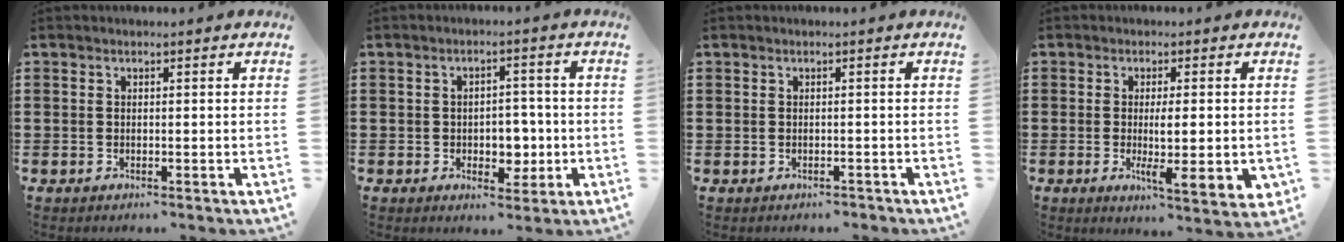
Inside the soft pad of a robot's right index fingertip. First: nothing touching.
{"total": 4.3, "force": [-0.7, 3.4, 2.6], "torque": [-0.040, 0.001, -0.018]}
{"total": 0.6, "force": [-0.4, 0.4, 0.0], "torque": [-0.001, 0.002, -0.011]}
{"total": 5.7, "force": [-0.2, 1.0, 5.6], "torque": [-0.092, -0.011, -0.005]}